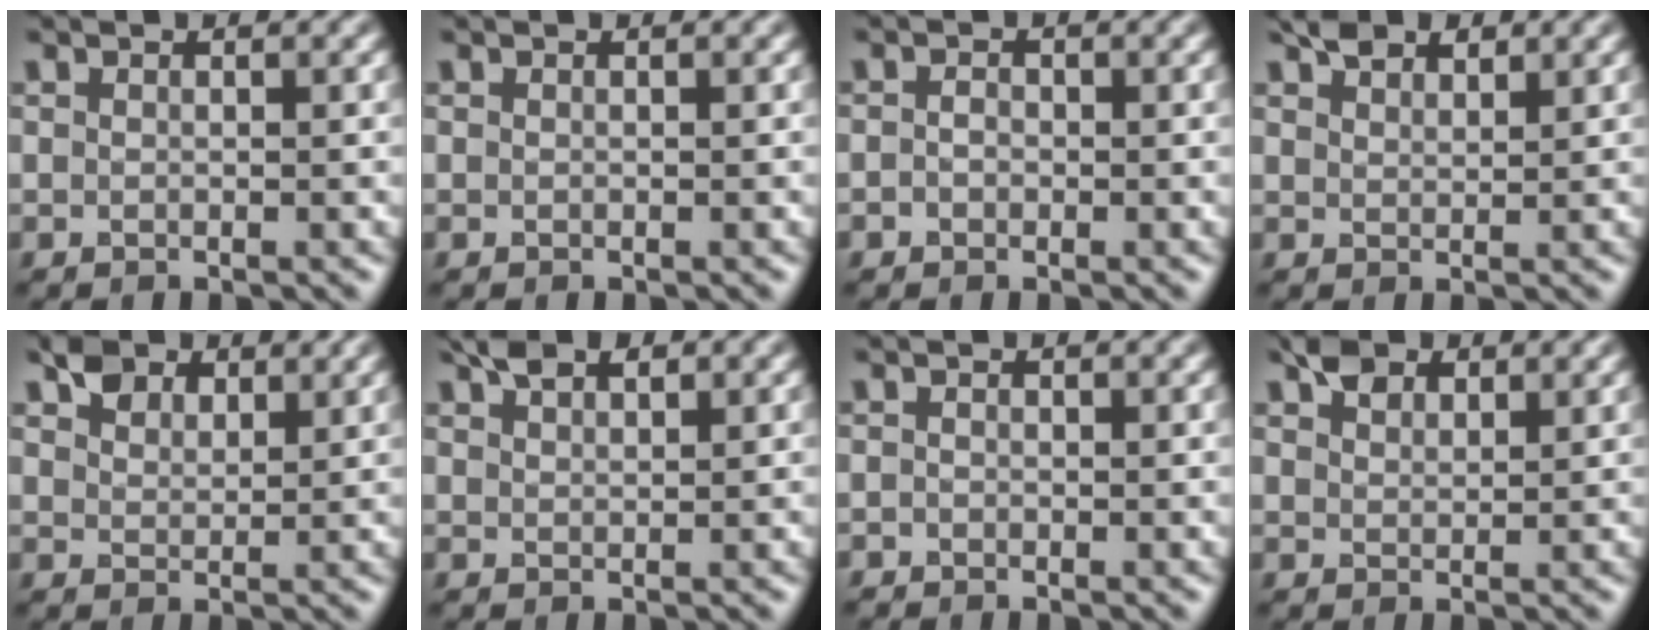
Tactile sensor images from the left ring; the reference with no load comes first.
{"total": 0.0}
{"total": 1.1, "force": [-0.2, 1.0, 0.6], "torque": [-0.005, -0.001, -0.011]}
{"total": 2.4, "force": [1.9, 1.0, 1.0], "torque": [-0.016, 0.005, 0.038]}
{"total": 3.1, "force": [2.2, 1.8, 1.1], "torque": [-0.026, 0.003, 0.040]}
{"total": 2.6, "force": [1.7, 1.1, 1.6], "torque": [-0.024, 0.006, 0.032]}
{"total": 0.6, "force": [-0.3, 0.5, 0.1], "torque": [0.001, -0.003, -0.006]}
{"total": 2.6, "force": [1.8, 1.4, 1.1], "torque": [-0.022, 0.005, 0.034]}